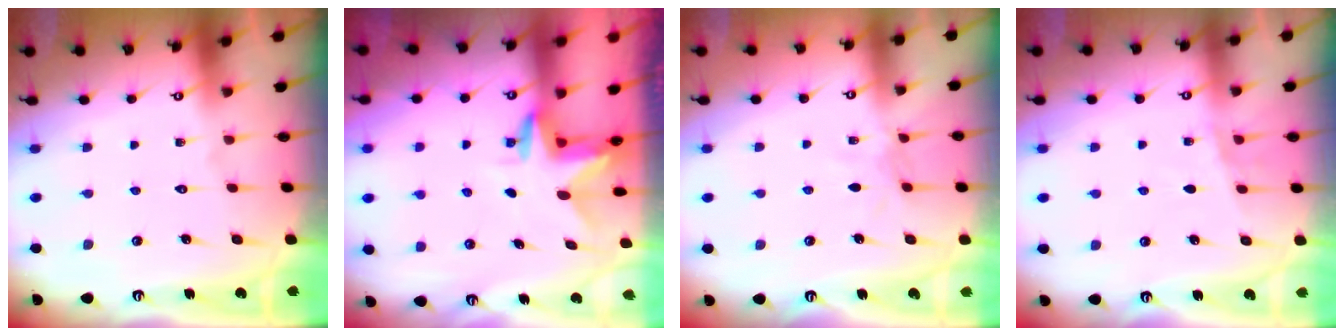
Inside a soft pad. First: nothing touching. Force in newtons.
{"total": 3.0, "press": 3.0, "slide": 0.2}
{"total": 3.9, "press": 3.9, "slide": 0.5}
{"total": 4.7, "press": 4.5, "slide": 1.4}